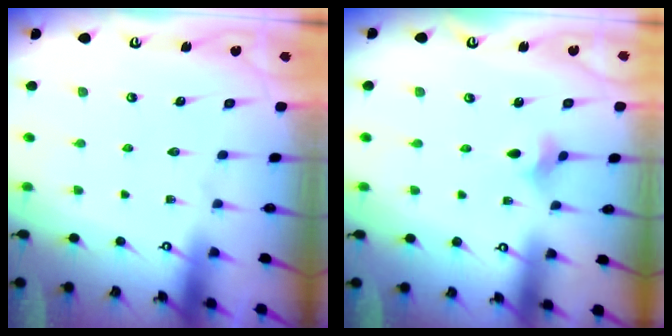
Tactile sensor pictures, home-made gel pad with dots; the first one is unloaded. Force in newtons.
{"total": 2.1, "press": 2.0, "slide": 0.5}